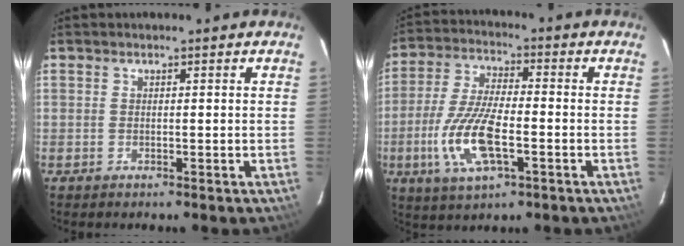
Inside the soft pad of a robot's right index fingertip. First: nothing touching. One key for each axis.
{"total": 13.2, "fx": -4.0, "fy": 4.7, "fz": 11.6, "tx": -0.249, "ty": -0.007, "tz": -0.076}